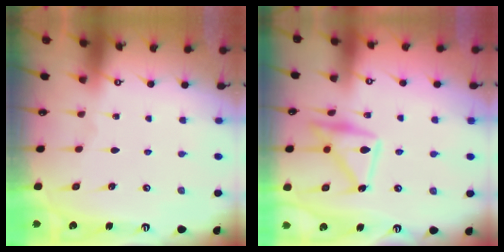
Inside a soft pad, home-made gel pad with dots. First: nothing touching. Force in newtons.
{"total": 15.5, "press": 15.5, "slide": 0.9}